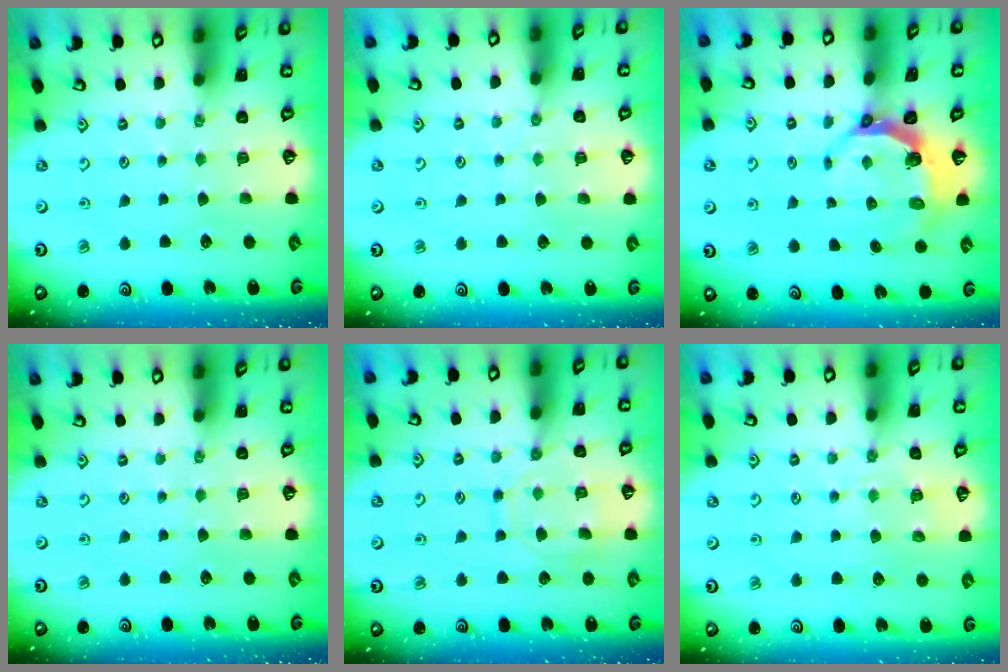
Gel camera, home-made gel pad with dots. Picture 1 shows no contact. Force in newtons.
{"total": 2.9, "press": 2.9, "slide": 0.5}
{"total": 5.7, "press": 4.4, "slide": 3.6}
{"total": 0.0}
{"total": 11.3, "press": 11.3, "slide": 0.8}
{"total": 6.9, "press": 6.9, "slide": 0.7}